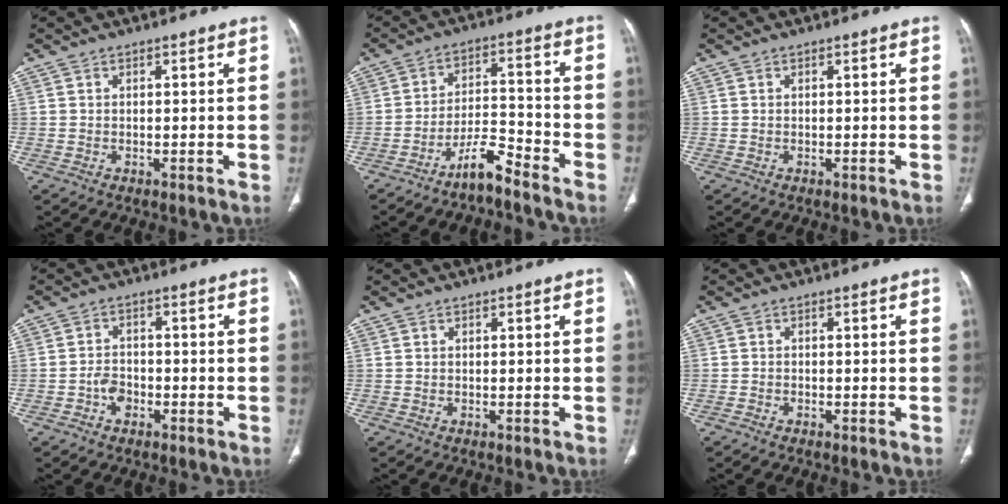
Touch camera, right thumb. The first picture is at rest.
{"total": 6.7, "force": [-5.6, 1.1, 3.5], "torque": [-0.064, 0.054, -0.102]}
{"total": 0.0}
{"total": 3.4, "force": [-1.6, 2.4, 1.7], "torque": [-0.021, 0.016, -0.029]}
{"total": 0.0}
{"total": 0.6, "force": [-0.5, 0.2, 0.1], "torque": [-0.008, 0.000, -0.012]}